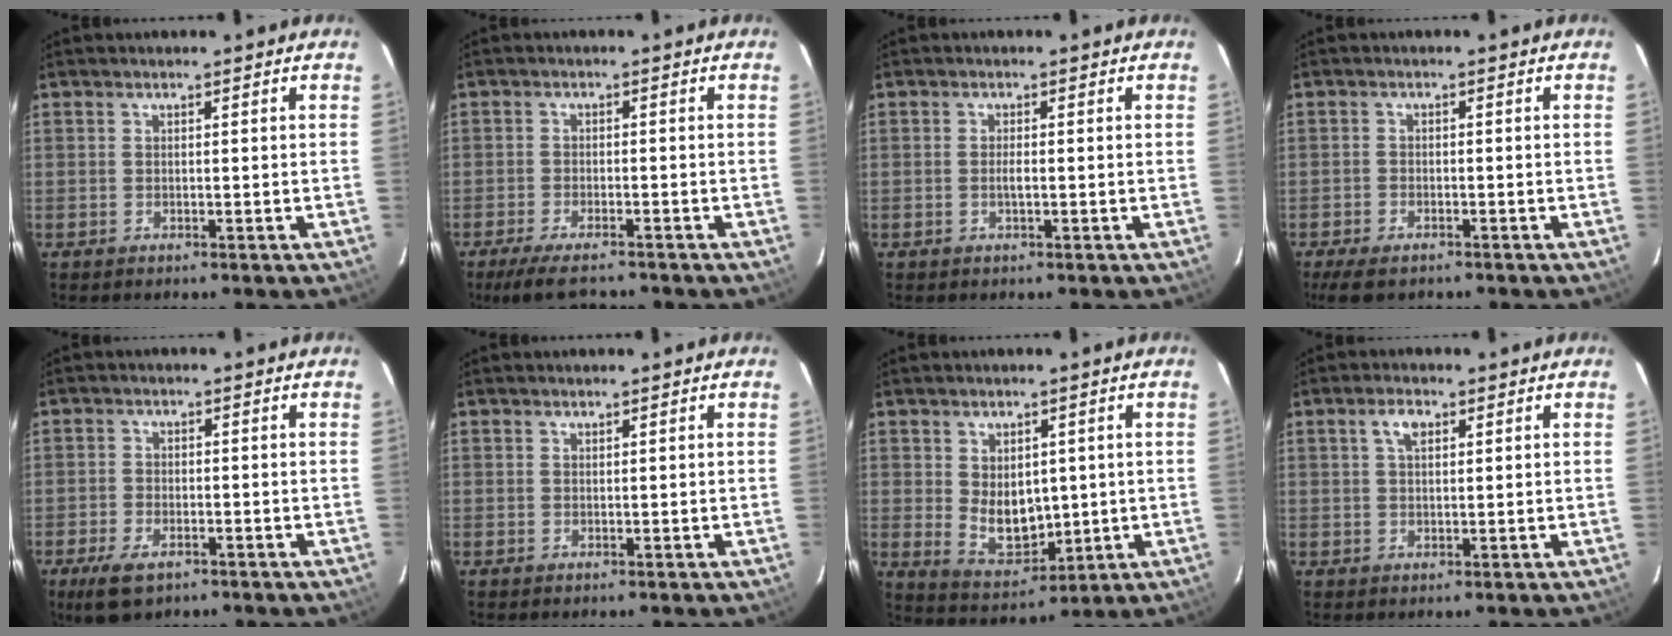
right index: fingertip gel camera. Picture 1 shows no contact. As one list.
[{"total": 7.6, "force": [-6.3, 1.7, 3.8], "torque": [-0.094, -0.023, -0.110]}, {"total": 1.2, "force": [-0.2, 0.3, 1.1], "torque": [-0.022, -0.002, -0.005]}, {"total": 5.7, "force": [-4.3, 2.5, 2.7], "torque": [-0.073, -0.014, -0.073]}, {"total": 6.5, "force": [-4.0, 3.2, 3.9], "torque": [-0.102, -0.014, -0.072]}, {"total": 0.0}, {"total": 8.1, "force": [0.9, 5.8, 5.6], "torque": [-0.099, -0.013, 0.040]}, {"total": 3.0, "force": [1.3, 1.5, 2.2], "torque": [-0.041, 0.008, 0.024]}]